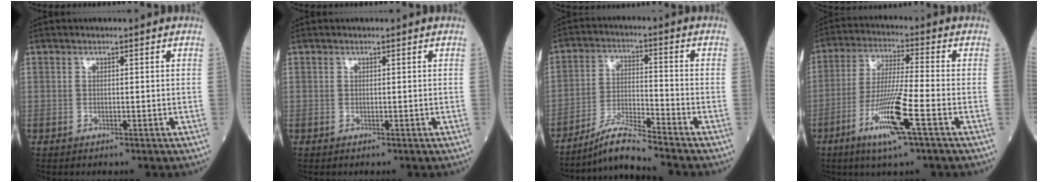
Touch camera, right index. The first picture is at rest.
{"total": 0.0}
{"total": 6.7, "force": [-6.0, -1.4, 2.6], "torque": [-0.054, -0.014, -0.113]}
{"total": 11.1, "force": [-4.9, -0.2, 10.0], "torque": [-0.197, -0.016, -0.094]}